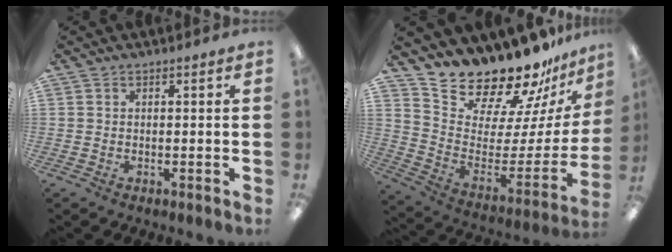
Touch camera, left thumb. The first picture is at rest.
{"total": 17.5, "force": [17.0, 4.0, 2.1], "torque": [-0.036, -0.171, 0.296]}